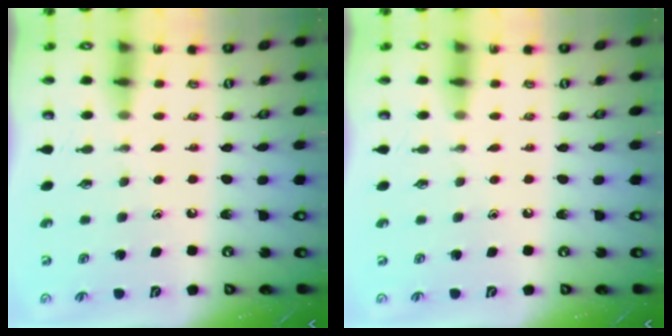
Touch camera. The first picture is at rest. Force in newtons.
{"total": 0.0}